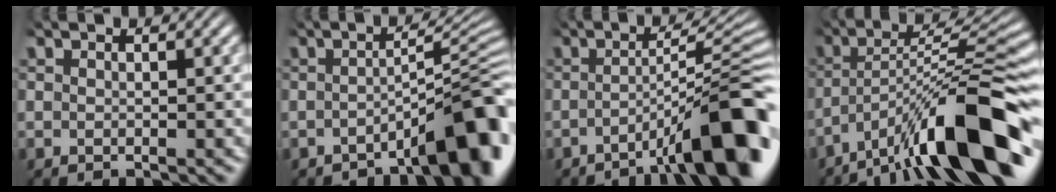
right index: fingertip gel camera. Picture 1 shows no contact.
{"total": 8.2, "force": [-3.7, 1.8, 7.0], "torque": [-0.080, 0.008, -0.054]}
{"total": 8.2, "force": [-3.0, 1.4, 7.5], "torque": [-0.092, 0.012, -0.040]}
{"total": 10.1, "force": [-3.5, 2.8, 9.0], "torque": [-0.125, 0.004, -0.044]}